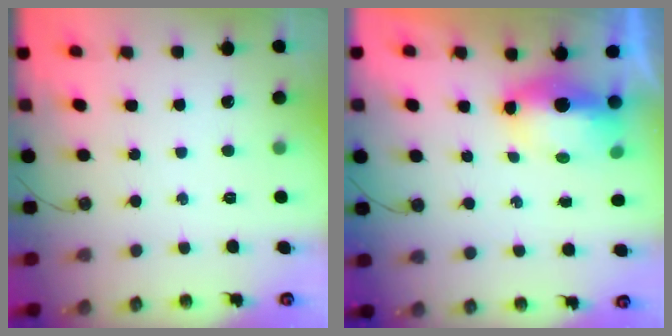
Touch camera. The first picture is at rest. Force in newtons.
{"total": 7.0, "press": 6.9, "slide": 1.3}